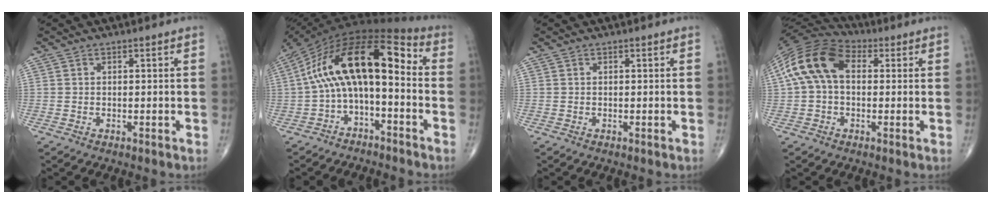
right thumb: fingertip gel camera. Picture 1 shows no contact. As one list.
[{"total": 17.1, "force": [-0.8, 7.8, 15.2], "torque": [-0.252, 0.083, -0.023]}, {"total": 0.0}, {"total": 13.8, "force": [2.2, 8.9, 10.3], "torque": [-0.205, 0.042, 0.029]}]